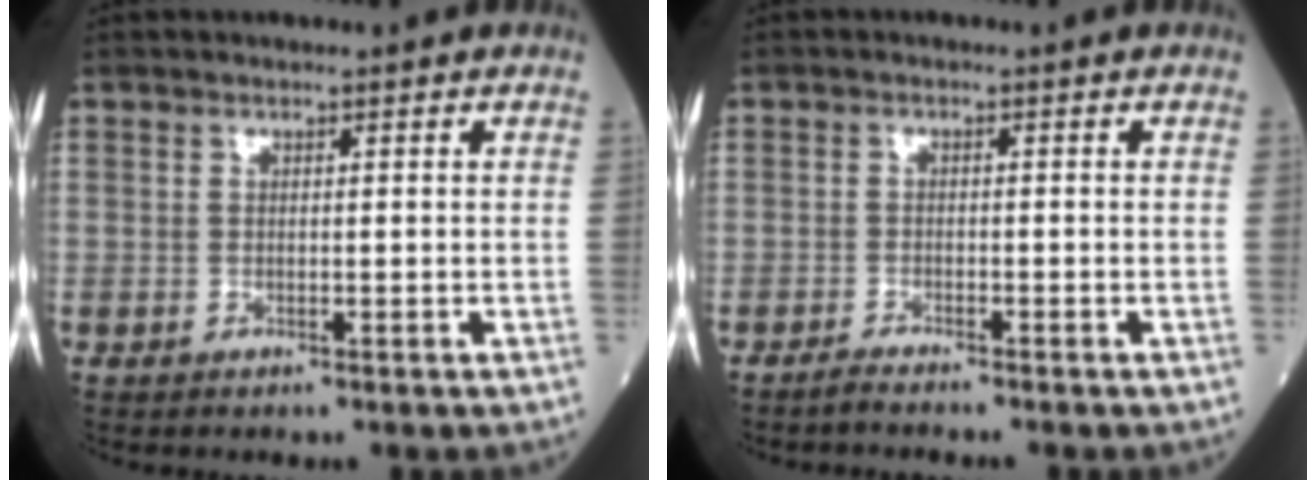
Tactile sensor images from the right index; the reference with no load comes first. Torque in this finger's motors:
{"motor_torque": [-0.31, -0.20, -0.03, -0.13]}